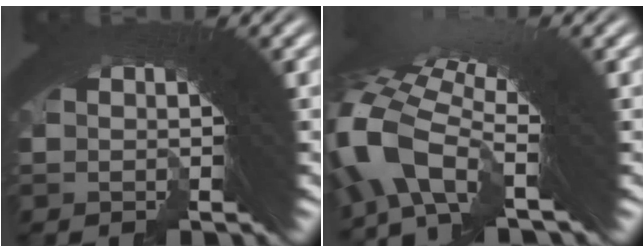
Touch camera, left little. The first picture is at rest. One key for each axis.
{"total": 5.5, "fx": -1.9, "fy": 3.2, "fz": 4.1, "tx": -0.095, "ty": -0.010, "tz": -0.034}